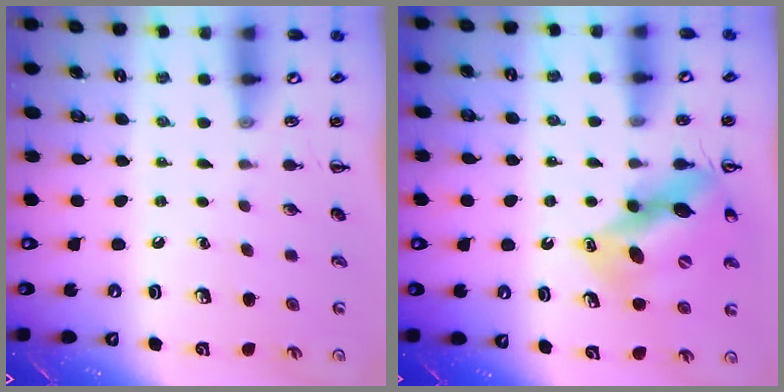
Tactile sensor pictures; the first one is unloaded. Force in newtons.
{"total": 13.1, "press": 12.5, "slide": 4.0}